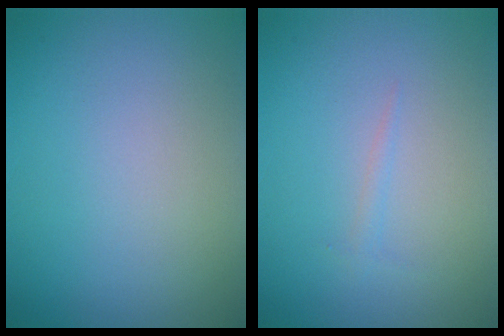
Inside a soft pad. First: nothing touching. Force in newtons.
{"total": 0.7, "press": 0.7, "slide": 0.0}